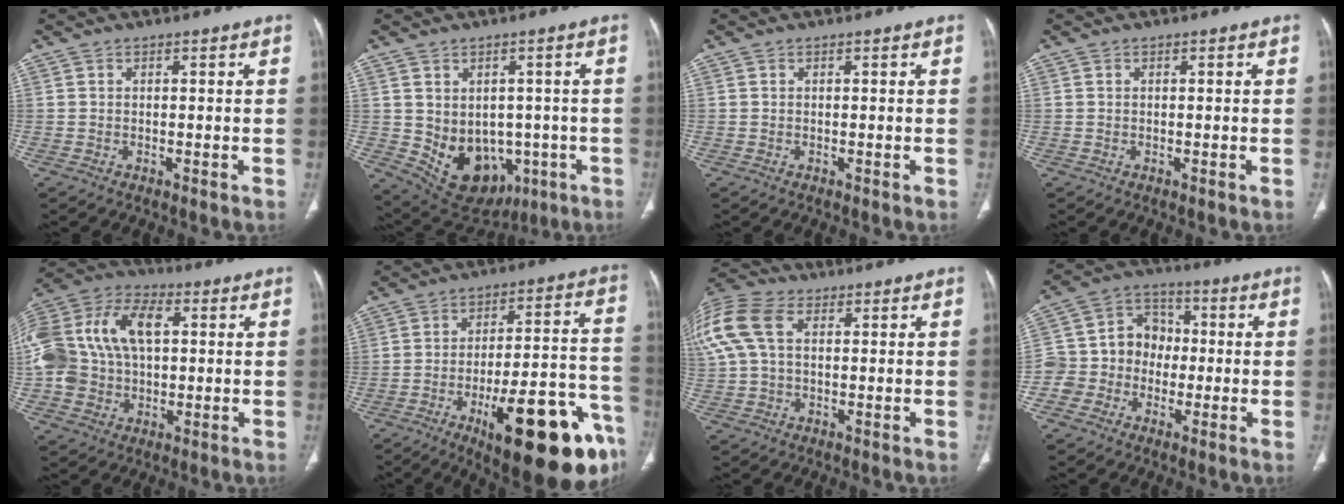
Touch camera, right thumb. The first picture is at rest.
{"total": 13.3, "force": [-3.0, 10.3, 8.0], "torque": [-0.087, 0.016, -0.009]}
{"total": 0.0}
{"total": 0.0}
{"total": 22.0, "force": [3.7, 14.5, 16.1], "torque": [-0.346, 0.034, 0.067]}
{"total": 25.8, "force": [-13.2, 7.6, 20.9], "torque": [-0.222, 0.074, -0.183]}
{"total": 17.2, "force": [4.9, 11.4, 11.9], "torque": [-0.315, 0.048, 0.090]}
{"total": 11.1, "force": [-2.2, 10.2, 3.9], "torque": [-0.034, 0.045, -0.047]}